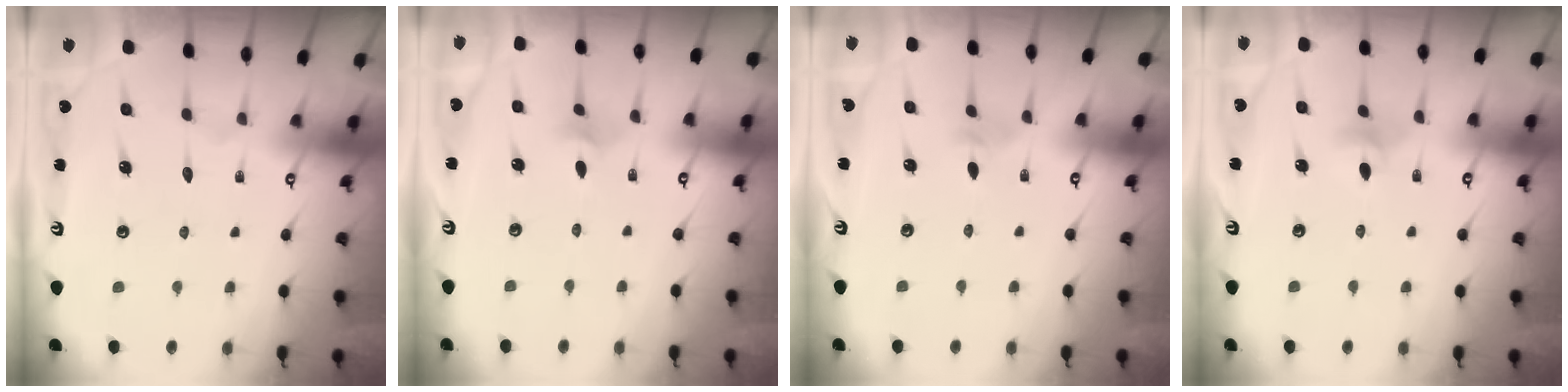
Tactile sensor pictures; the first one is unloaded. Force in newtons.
{"total": 2.3, "press": 2.3, "slide": 0.5}
{"total": 2.0, "press": 2.0, "slide": 0.5}
{"total": 5.4, "press": 5.3, "slide": 0.6}